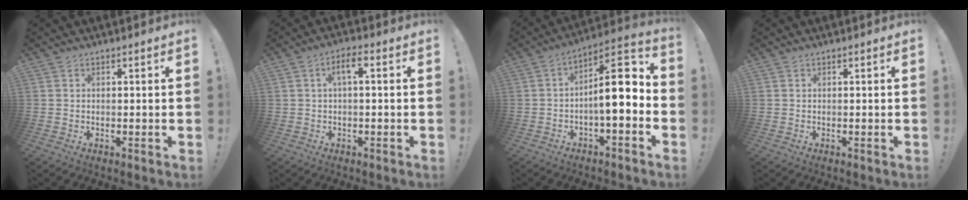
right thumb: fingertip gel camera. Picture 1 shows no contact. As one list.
[{"total": 4.2, "force": [0.0, 1.4, 4.0], "torque": [-0.083, 0.012, -0.001]}, {"total": 13.5, "force": [-1.0, 4.3, 12.8], "torque": [-0.191, 0.014, -0.016]}, {"total": 0.0}]